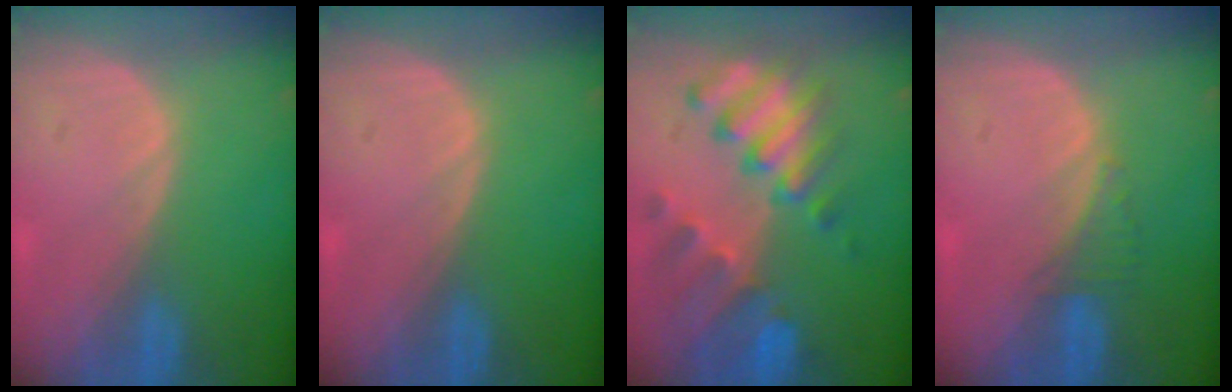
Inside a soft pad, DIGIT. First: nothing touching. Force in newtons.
{"total": 0.0}
{"total": 10.3, "press": 9.0, "slide": 5.2}
{"total": 1.9, "press": 1.8, "slide": 0.7}